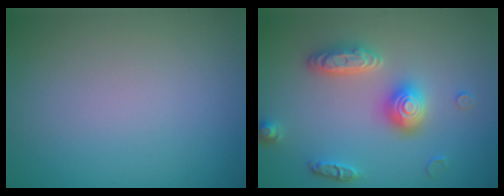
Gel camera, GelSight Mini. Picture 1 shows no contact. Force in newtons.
{"total": 3.9, "press": 3.5, "slide": 1.8}